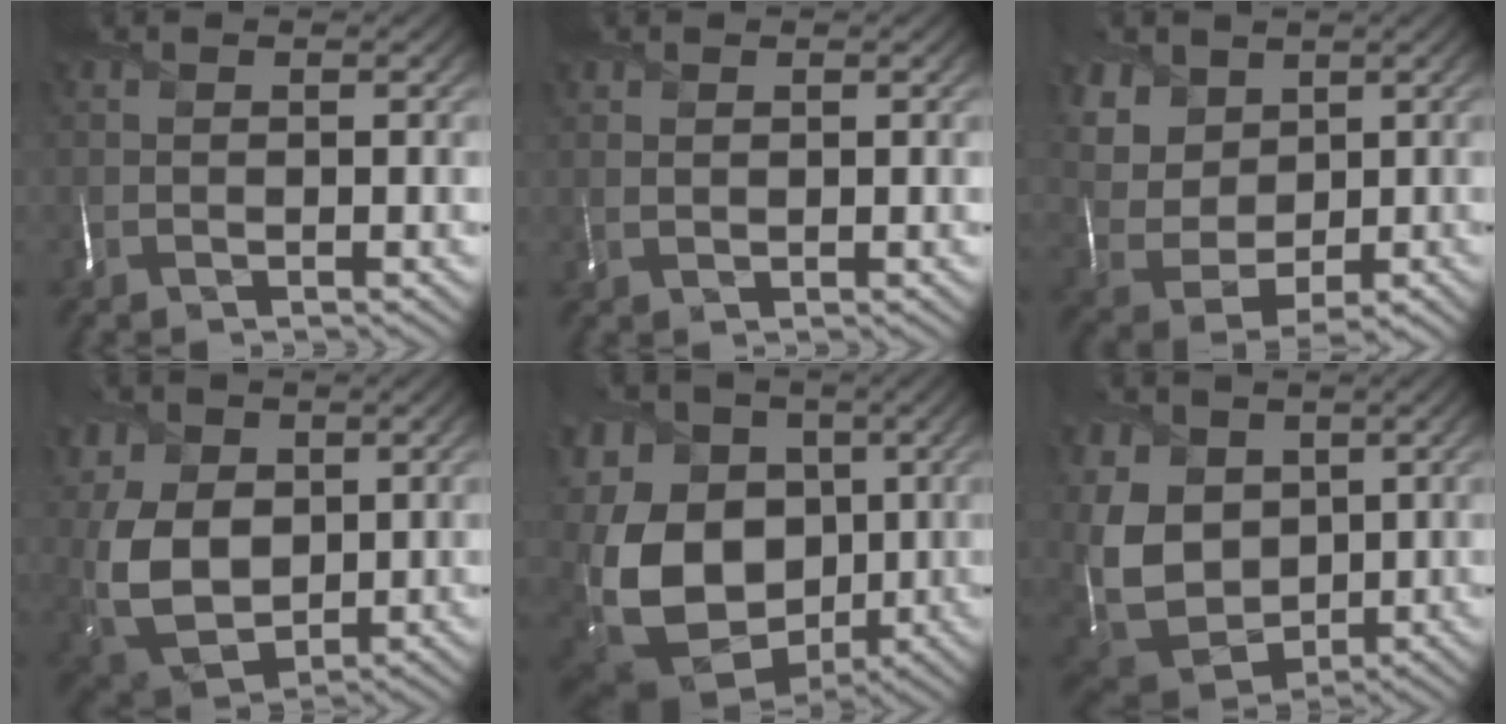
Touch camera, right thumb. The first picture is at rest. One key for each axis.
{"total": 1.3, "fx": 1.1, "fy": 0.5, "fz": 0.2, "tx": -0.005, "ty": 0.002, "tz": 0.028}
{"total": 9.0, "fx": 5.1, "fy": 6.0, "fz": 4.4, "tx": -0.150, "ty": 0.011, "tz": 0.114}
{"total": 11.1, "fx": 2.4, "fy": 8.1, "fz": 7.2, "tx": -0.192, "ty": 0.000, "tz": 0.045}
{"total": 18.3, "fx": -0.9, "fy": 13.9, "fz": 11.9, "tx": -0.283, "ty": -0.014, "tz": 0.012}
{"total": 13.2, "fx": 3.1, "fy": 10.1, "fz": 7.8, "tx": -0.225, "ty": -0.001, "tz": 0.068}